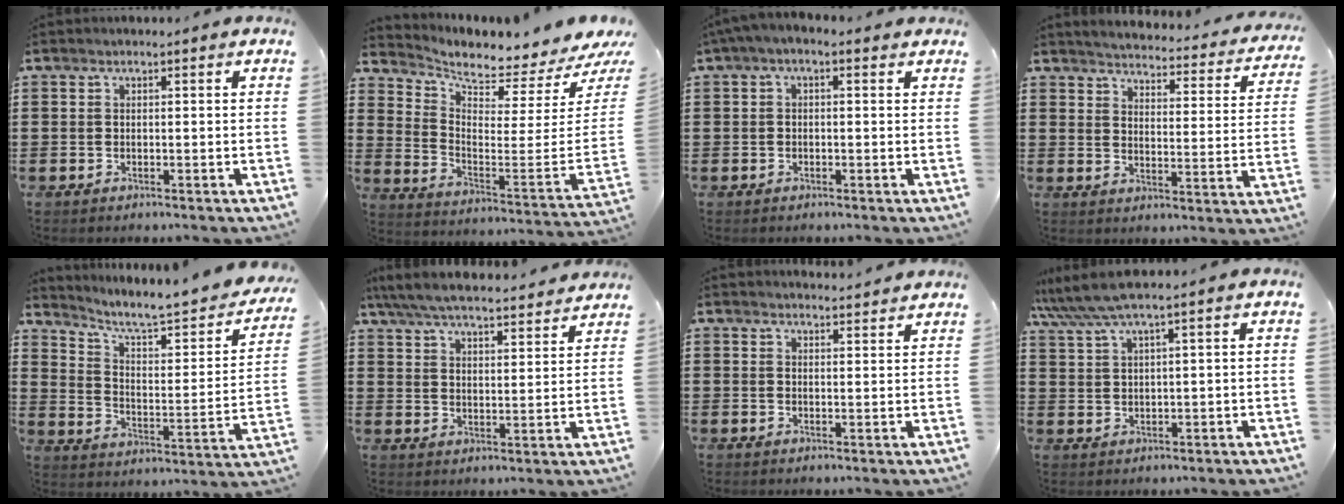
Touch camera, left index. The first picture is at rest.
{"total": 3.8, "force": [3.4, 0.2, 1.5], "torque": [-0.046, -0.060, 0.054]}
{"total": 1.5, "force": [-0.6, 0.5, 1.2], "torque": [-0.023, 0.001, -0.013]}
{"total": 3.3, "force": [3.2, -0.5, 0.6], "torque": [-0.033, -0.035, 0.048]}
{"total": 5.7, "force": [4.8, 0.4, 3.1], "torque": [-0.079, -0.048, 0.072]}
{"total": 6.4, "force": [6.1, 0.2, 2.0], "torque": [-0.064, -0.032, 0.108]}
{"total": 2.2, "force": [2.2, -0.3, 0.0], "torque": [-0.007, -0.008, 0.044]}
{"total": 4.6, "force": [3.2, 0.2, 3.3], "torque": [-0.080, -0.006, 0.053]}